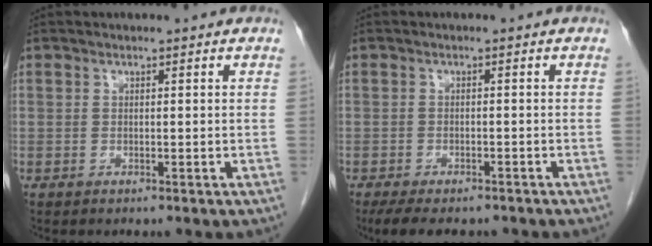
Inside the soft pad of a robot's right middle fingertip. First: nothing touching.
{"total": 8.7, "force": [-7.0, 3.1, 4.1], "torque": [-0.061, -0.008, -0.098]}